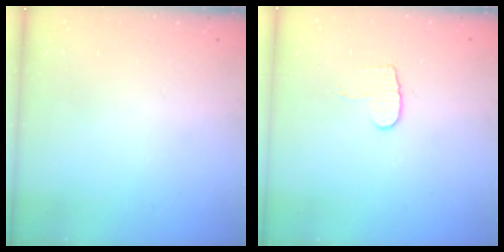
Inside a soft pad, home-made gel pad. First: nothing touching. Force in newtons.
{"total": 6.6, "press": 6.6, "slide": 0.6}